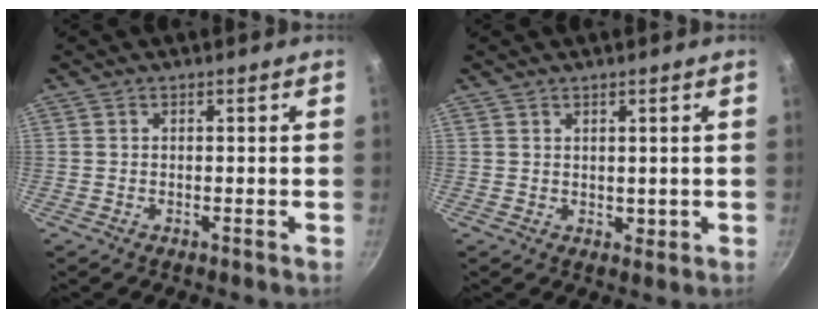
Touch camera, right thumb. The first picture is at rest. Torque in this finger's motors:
{"motor_torque": [-0.64, 0.02, 0.08, 0.38, -0.02]}